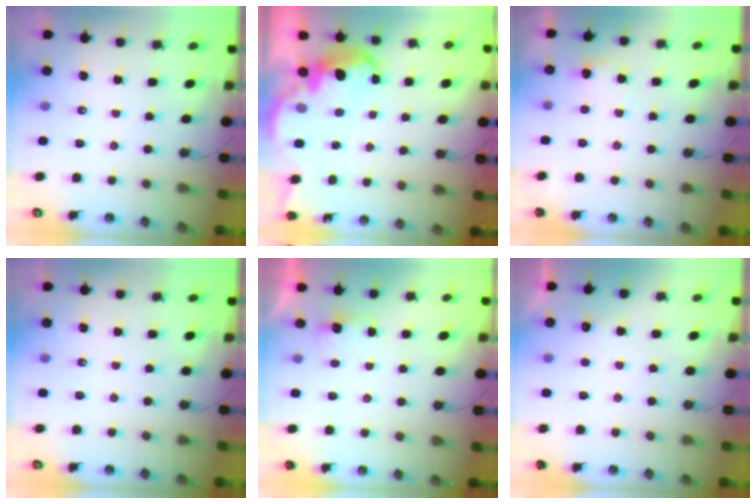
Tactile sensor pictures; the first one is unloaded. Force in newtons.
{"total": 6.2, "press": 6.2, "slide": 0.7}
{"total": 6.9, "press": 6.8, "slide": 1.2}
{"total": 0.0}
{"total": 2.4, "press": 2.3, "slide": 0.7}
{"total": 4.5, "press": 4.4, "slide": 1.2}